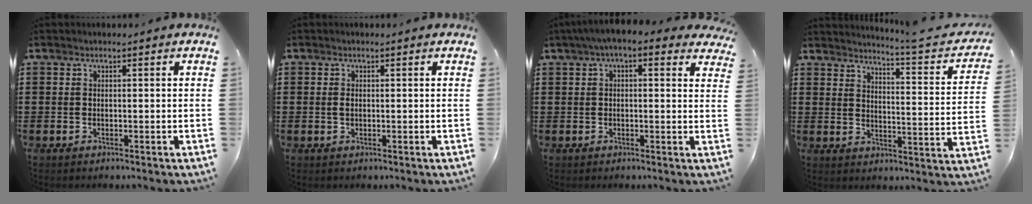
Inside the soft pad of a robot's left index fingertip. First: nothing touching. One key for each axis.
{"total": 0.8, "fx": 0.1, "fy": 0.5, "fz": 0.7, "tx": -0.016, "ty": 0.002, "tz": 0.001}
{"total": 3.5, "fx": 2.0, "fy": 1.0, "fz": 2.7, "tx": -0.056, "ty": 0.003, "tz": 0.033}
{"total": 4.2, "fx": 3.7, "fy": -0.7, "fz": 1.8, "tx": -0.040, "ty": -0.039, "tz": 0.050}